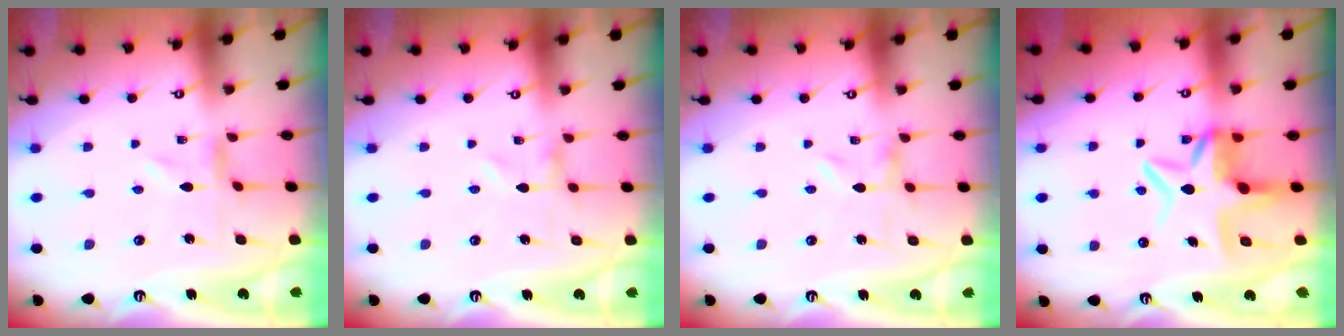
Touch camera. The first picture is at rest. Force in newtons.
{"total": 0.0}
{"total": 0.0}
{"total": 9.0, "press": 8.7, "slide": 2.5}